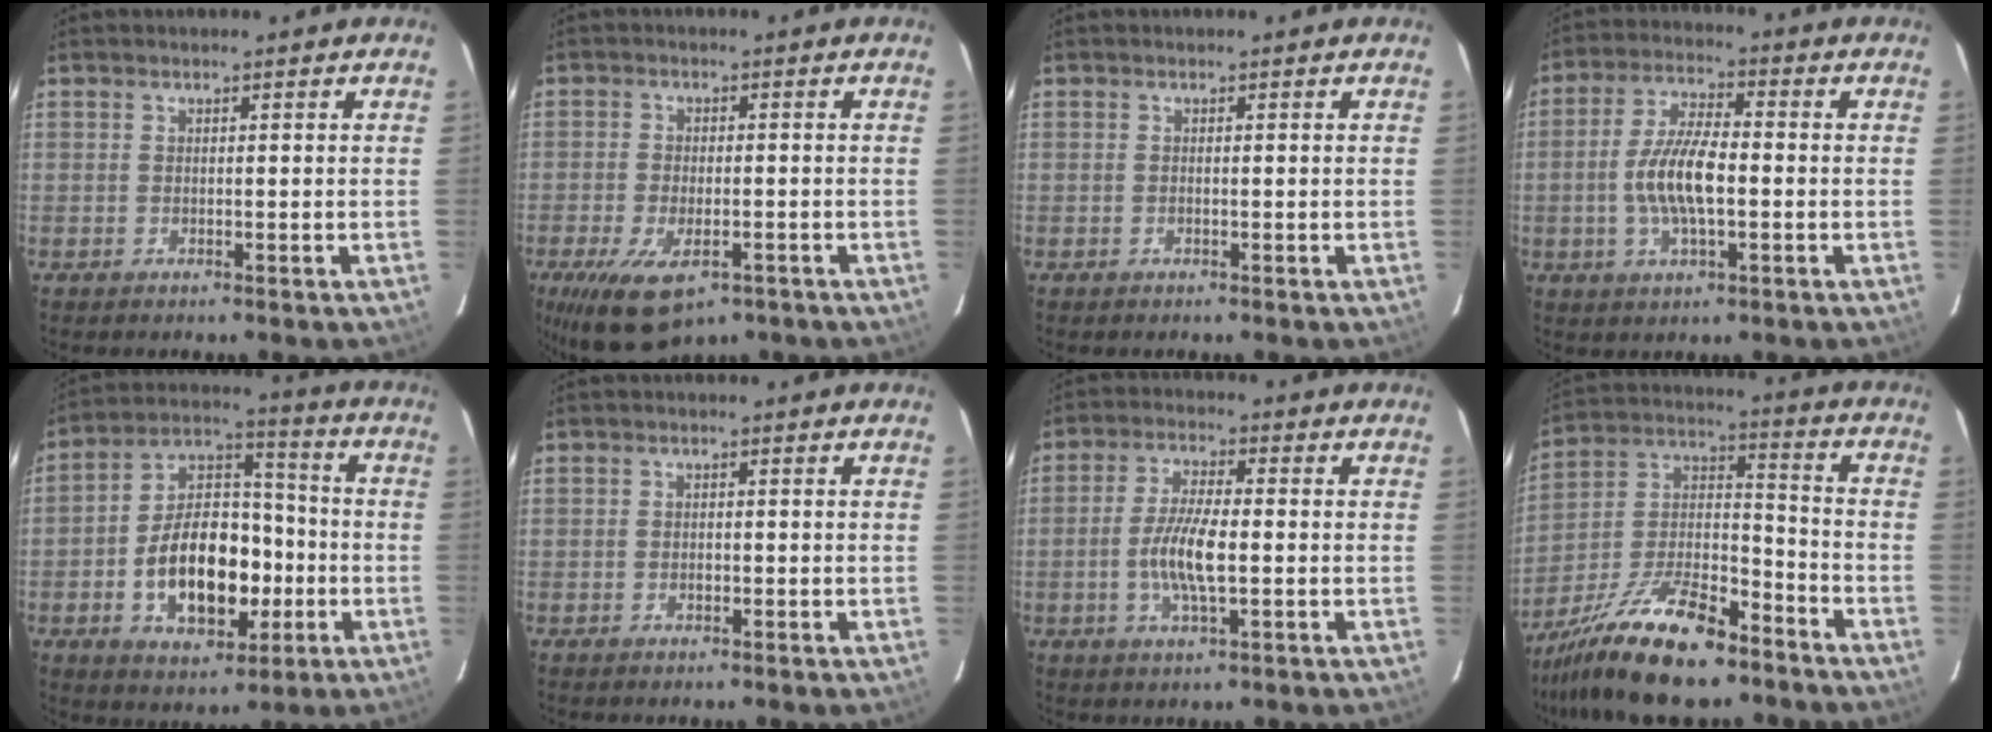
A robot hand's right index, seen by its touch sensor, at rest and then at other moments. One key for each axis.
{"total": 12.2, "fx": -6.8, "fy": 5.6, "fz": 8.4, "tx": -0.184, "ty": -0.038, "tz": -0.107}
{"total": 0.0}
{"total": 9.8, "fx": -1.6, "fy": 3.5, "fz": 9.0, "tx": -0.182, "ty": 0.005, "tz": -0.030}
{"total": 17.4, "fx": -4.6, "fy": 10.6, "fz": 13.0, "tx": -0.241, "ty": 0.030, "tz": -0.061}
{"total": 1.1, "fx": -0.4, "fy": 0.8, "fz": 0.5, "tx": -0.008, "ty": 0.001, "tz": -0.006}
{"total": 8.1, "fx": -1.4, "fy": 2.2, "fz": 7.7, "tx": -0.154, "ty": 0.000, "tz": -0.029}
{"total": 19.5, "fx": -13.5, "fy": 6.8, "fz": 12.3, "tx": -0.250, "ty": 0.000, "tz": -0.240}